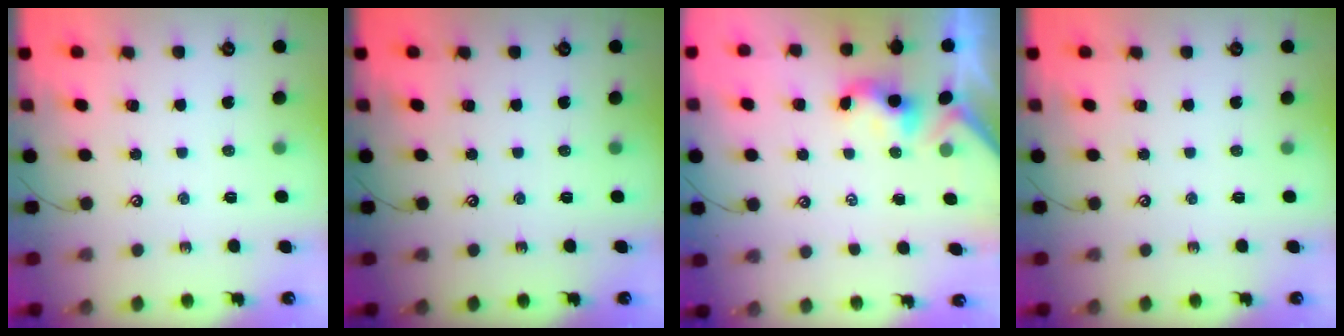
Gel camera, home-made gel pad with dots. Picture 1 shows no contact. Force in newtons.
{"total": 0.0}
{"total": 0.6, "press": 0.5, "slide": 0.4}
{"total": 0.0}